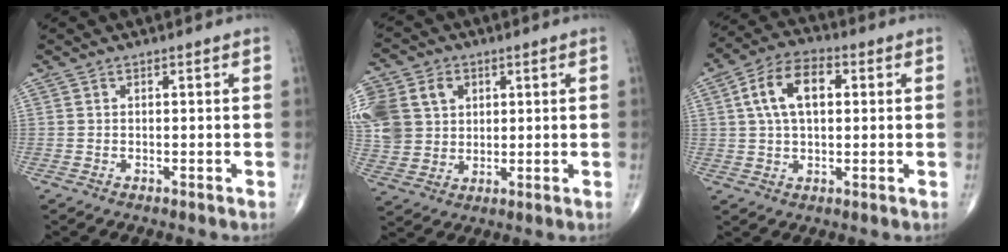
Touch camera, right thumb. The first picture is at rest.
{"total": 17.8, "force": [4.8, 14.6, 9.1], "torque": [-0.218, 0.029, 0.102]}
{"total": 10.9, "force": [2.4, 6.2, 8.6], "torque": [-0.147, 0.019, 0.037]}